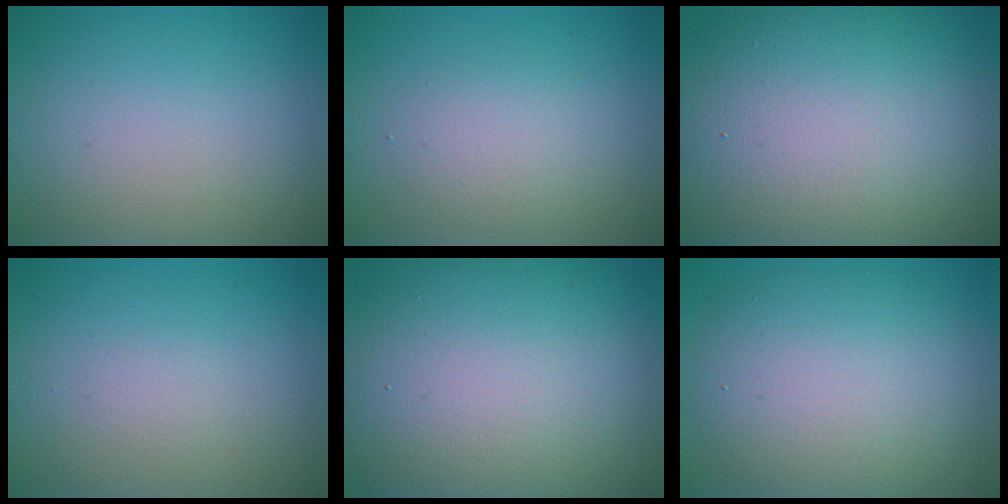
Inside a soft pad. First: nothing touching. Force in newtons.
{"total": 2.3, "press": 2.3, "slide": 0.1}
{"total": 18.3, "press": 18.2, "slide": 1.6}
{"total": 0.6, "press": 0.6, "slide": 0.0}
{"total": 17.2, "press": 17.2, "slide": 1.1}
{"total": 9.0, "press": 8.9, "slide": 0.9}